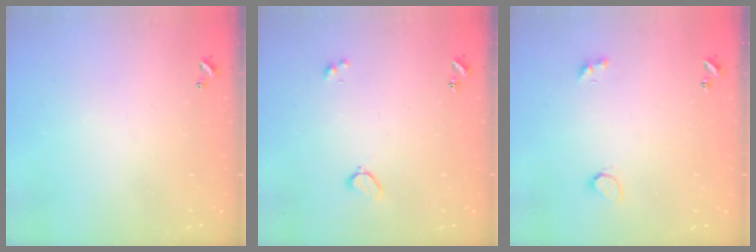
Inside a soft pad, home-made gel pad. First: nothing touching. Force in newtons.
{"total": 2.0, "press": 1.9, "slide": 0.6}
{"total": 2.3, "press": 2.3, "slide": 0.5}